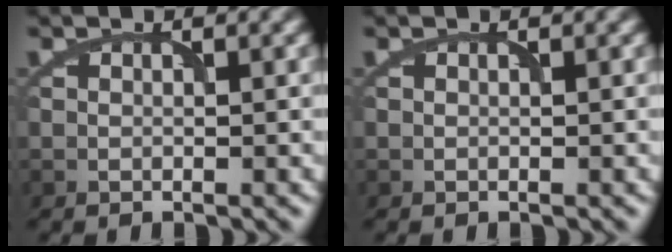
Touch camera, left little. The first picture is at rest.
{"total": 0.0}